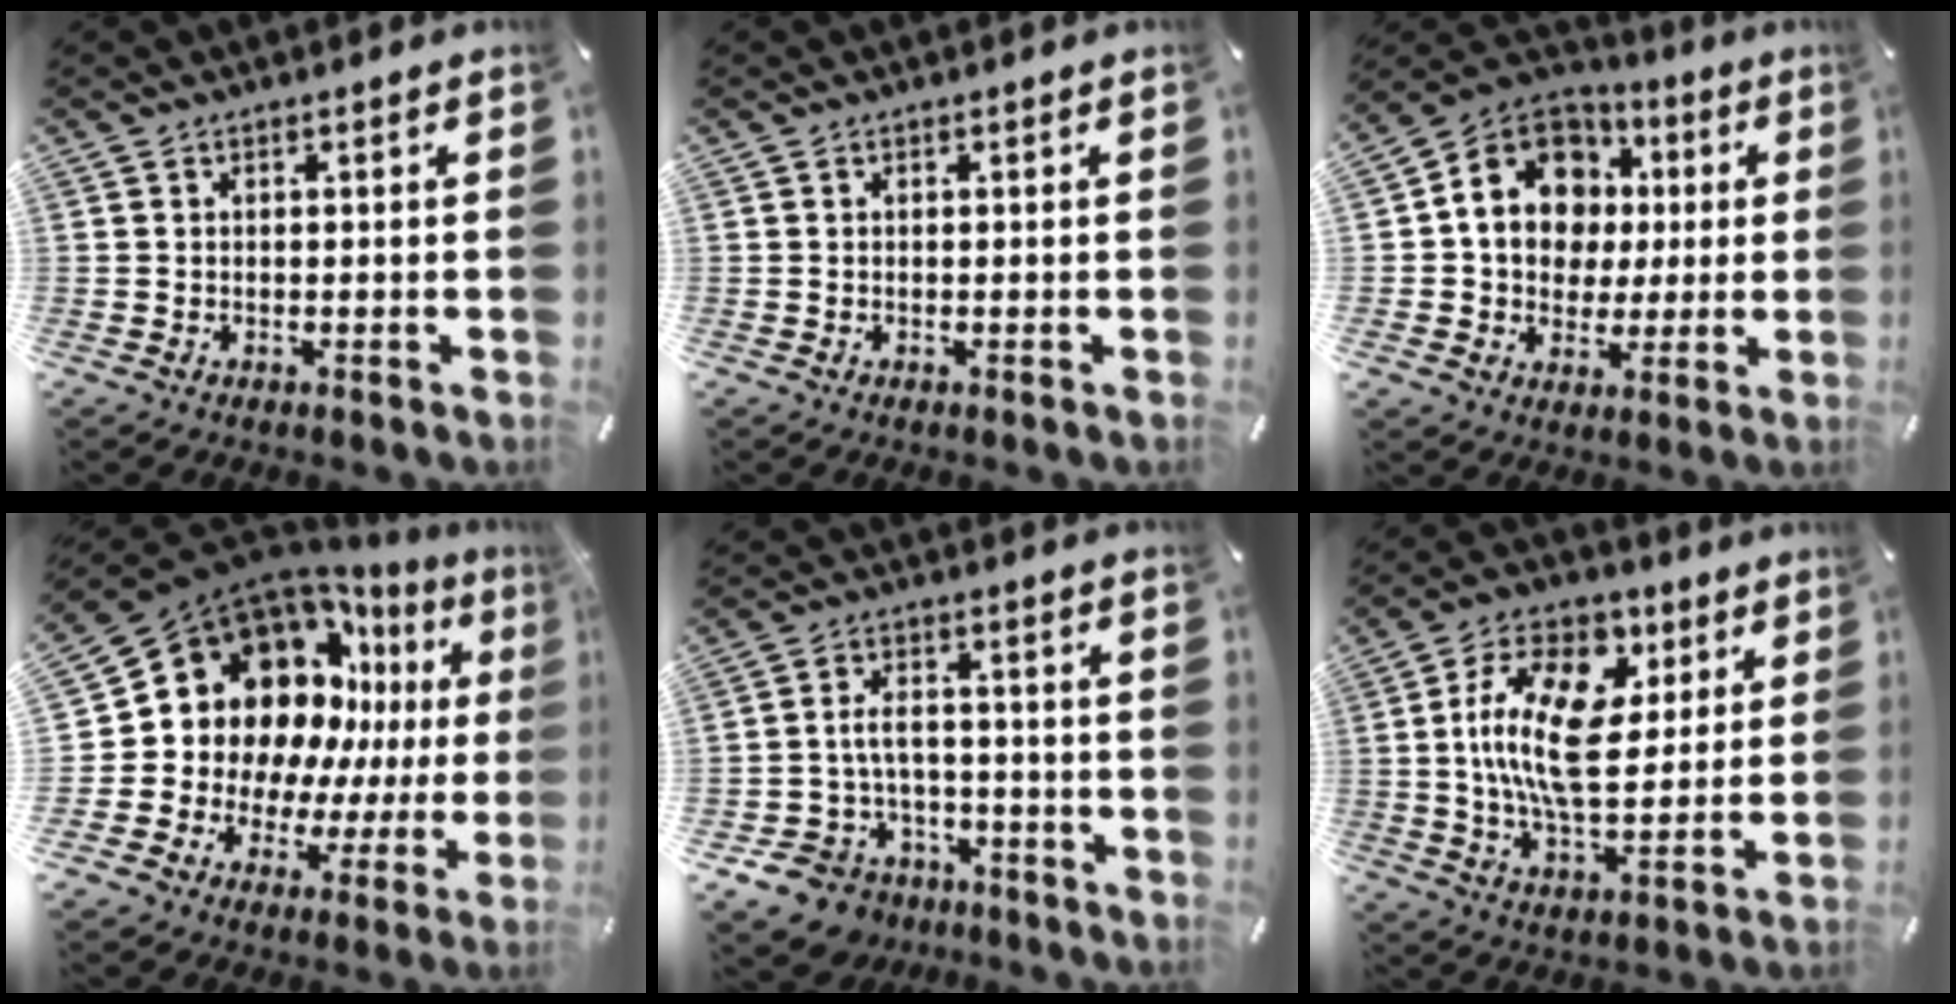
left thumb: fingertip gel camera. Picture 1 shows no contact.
{"total": 0.0}
{"total": 15.1, "force": [1.6, 13.1, 7.5], "torque": [-0.143, 0.004, 0.032]}
{"total": 17.3, "force": [7.0, 13.7, 7.9], "torque": [-0.133, -0.081, 0.146]}
{"total": 9.0, "force": [-4.1, 7.2, 3.5], "torque": [-0.083, 0.028, -0.071]}
{"total": 19.1, "force": [3.6, 11.2, 15.0], "torque": [-0.294, 0.010, 0.061]}